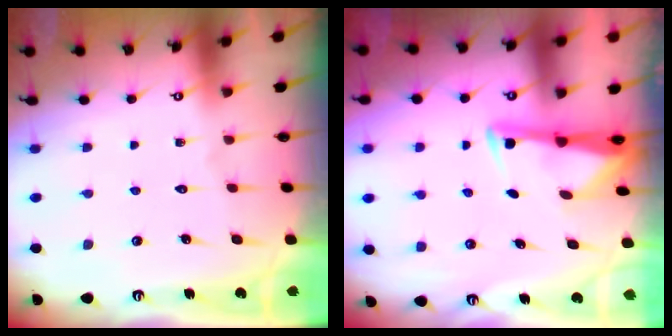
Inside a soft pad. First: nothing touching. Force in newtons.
{"total": 2.9, "press": 2.9, "slide": 0.4}